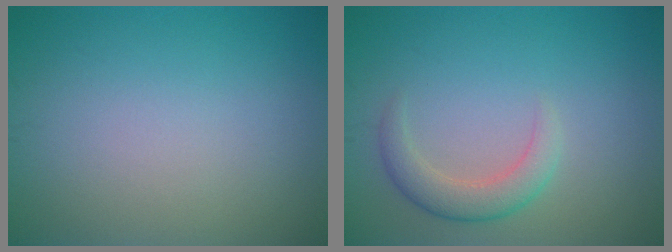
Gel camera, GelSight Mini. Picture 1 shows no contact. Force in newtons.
{"total": 2.8, "press": 2.8, "slide": 0.2}